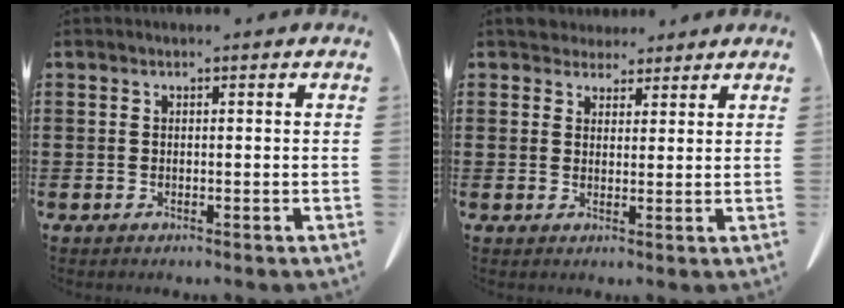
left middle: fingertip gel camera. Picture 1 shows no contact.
{"total": 3.7, "force": [3.3, 1.6, 0.3], "torque": [-0.008, -0.004, 0.063]}